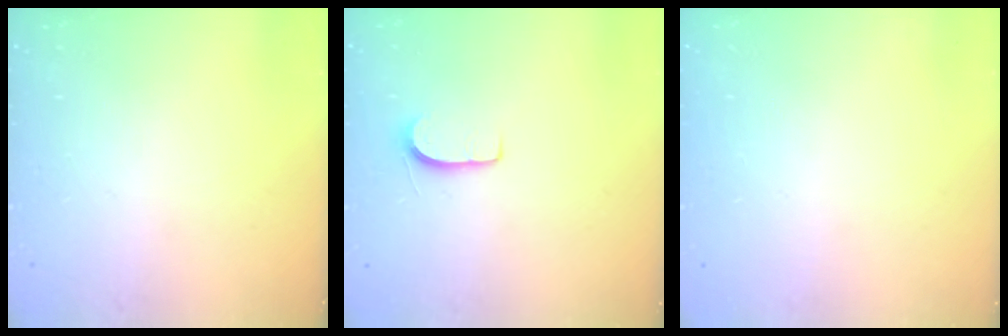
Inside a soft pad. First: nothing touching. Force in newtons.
{"total": 6.2, "press": 6.2, "slide": 0.6}
{"total": 0.0}